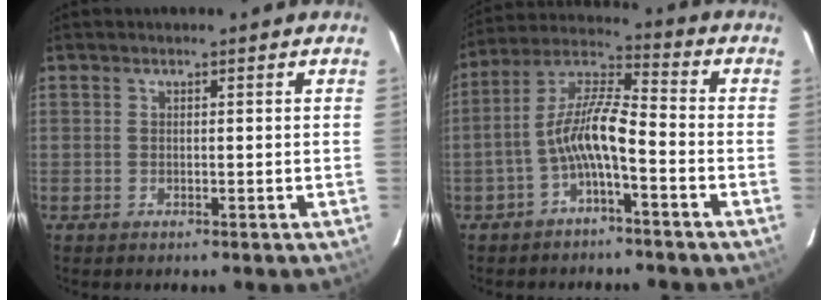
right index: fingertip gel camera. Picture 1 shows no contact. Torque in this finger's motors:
{"motor_torque": [1.32, -0.78, 0.83, 0.21]}